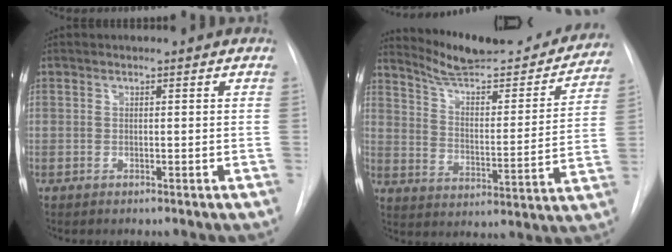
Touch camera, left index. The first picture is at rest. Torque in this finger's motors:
{"motor_torque": [0.65, -0.72, 0.23, 0.04]}